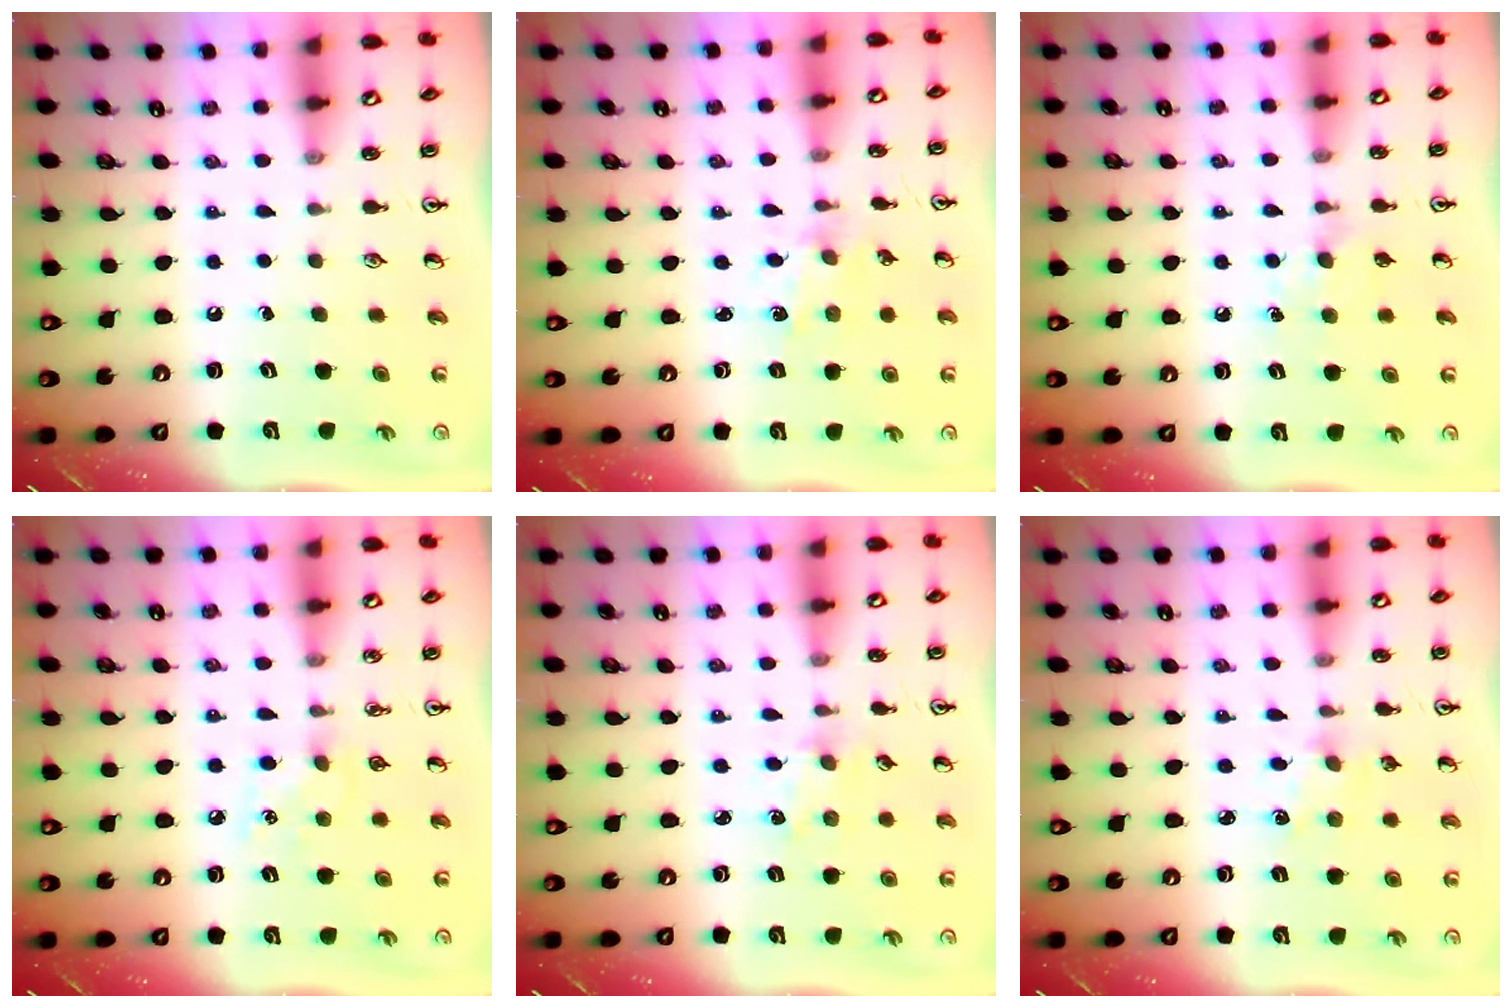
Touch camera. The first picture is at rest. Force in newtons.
{"total": 1.0, "press": 1.0, "slide": 0.2}
{"total": 5.4, "press": 5.4, "slide": 0.7}
{"total": 7.1, "press": 7.0, "slide": 1.0}
{"total": 2.5, "press": 2.4, "slide": 0.4}
{"total": 1.7, "press": 1.7, "slide": 0.3}